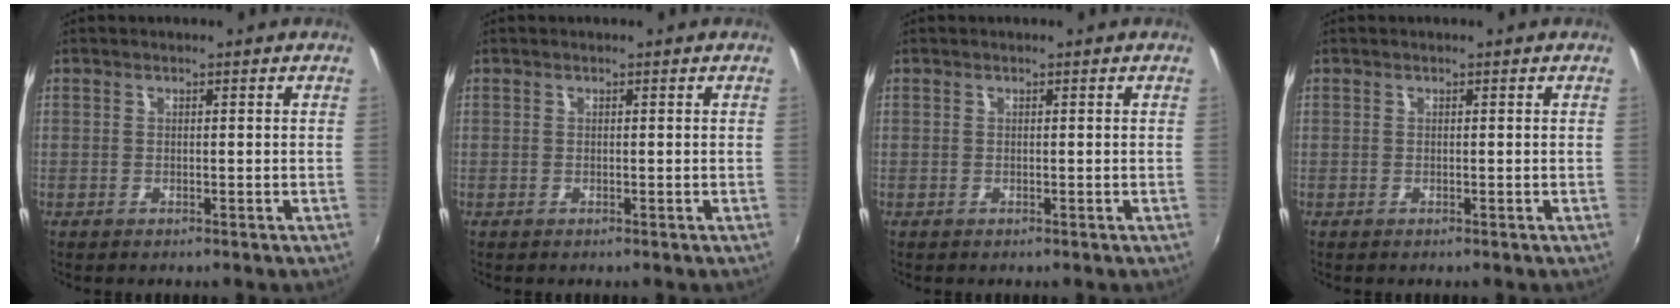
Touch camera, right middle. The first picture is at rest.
{"total": 0.0}
{"total": 0.0}
{"total": 0.0}